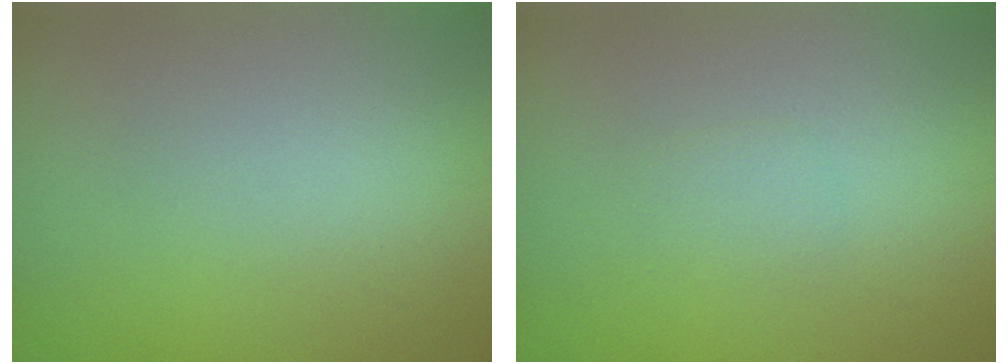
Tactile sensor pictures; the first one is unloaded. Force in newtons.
{"total": 0.9, "press": 0.9, "slide": 0.1}